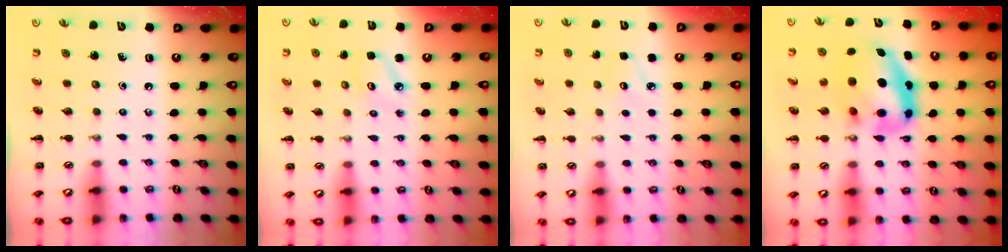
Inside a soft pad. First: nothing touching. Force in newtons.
{"total": 3.2, "press": 3.2, "slide": 0.5}
{"total": 5.4, "press": 5.1, "slide": 1.7}
{"total": 10.2, "press": 9.9, "slide": 2.4}